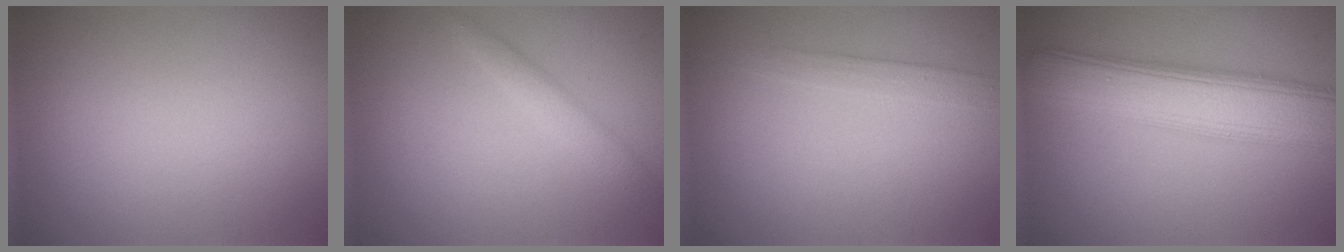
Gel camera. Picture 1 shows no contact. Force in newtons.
{"total": 1.7, "press": 1.7, "slide": 0.1}
{"total": 1.7, "press": 1.7, "slide": 0.1}
{"total": 7.9, "press": 7.9, "slide": 0.1}